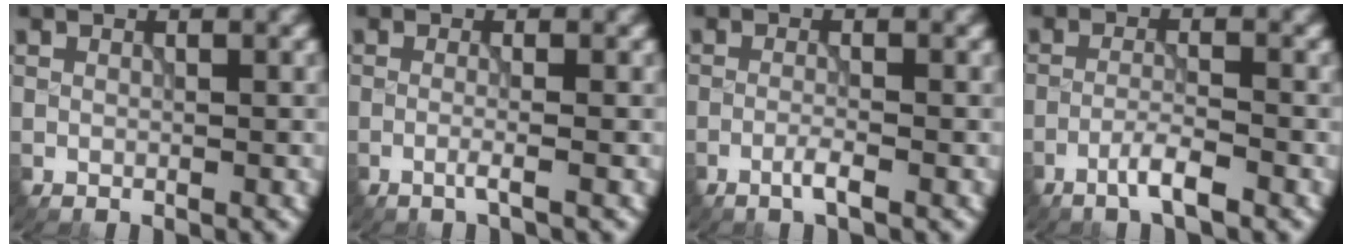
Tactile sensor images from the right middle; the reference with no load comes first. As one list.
[{"total": 1.6, "force": [-0.6, 0.3, 1.4], "torque": [-0.019, 0.000, -0.019]}, {"total": 1.6, "force": [-0.8, 0.2, 1.3], "torque": [-0.021, 0.005, -0.023]}, {"total": 2.7, "force": [-1.8, 0.2, 2.0], "torque": [-0.037, 0.007, -0.040]}]